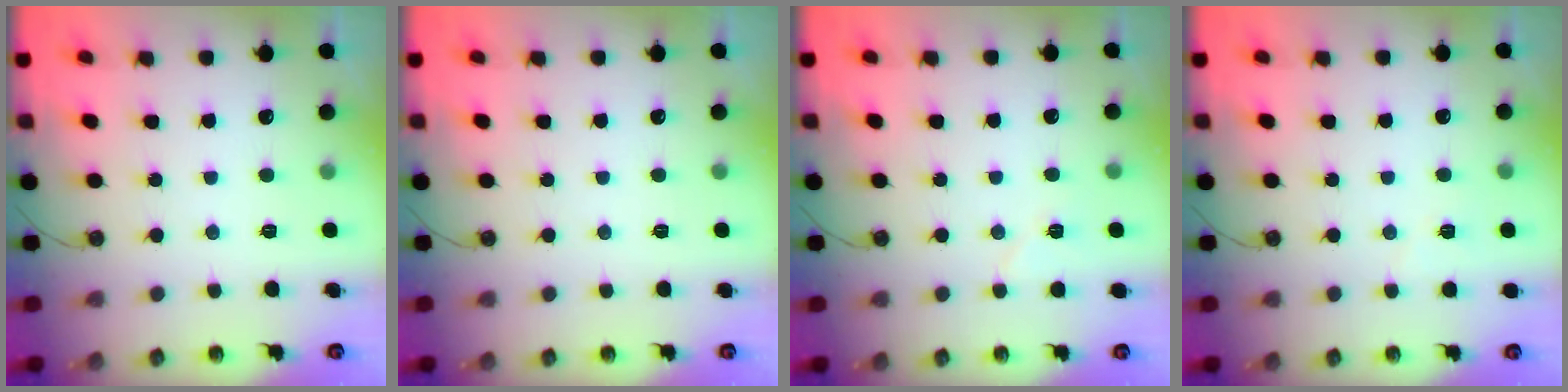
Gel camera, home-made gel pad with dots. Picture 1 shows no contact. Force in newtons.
{"total": 0.0}
{"total": 5.4, "press": 5.3, "slide": 1.2}
{"total": 3.7, "press": 3.4, "slide": 1.4}